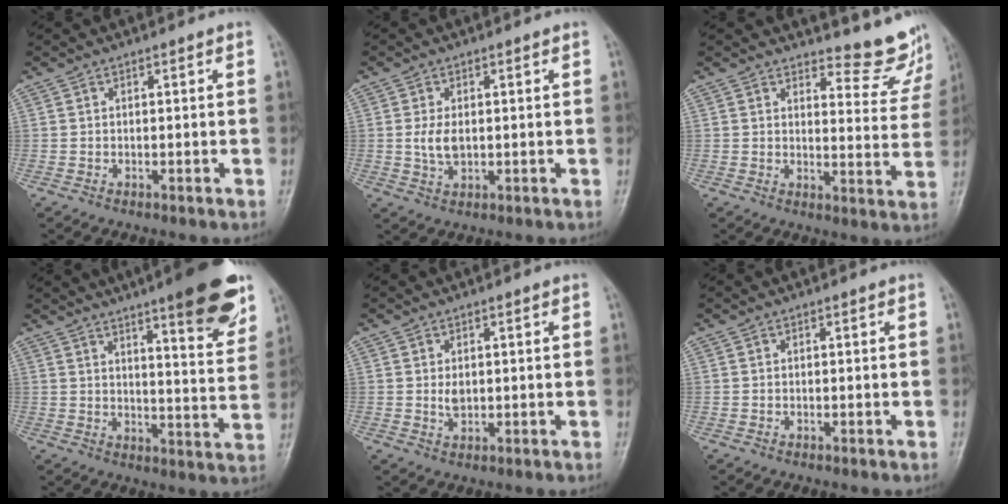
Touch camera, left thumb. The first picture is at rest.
{"total": 3.8, "force": [0.4, 2.1, 3.2], "torque": [-0.063, -0.006, 0.012]}
{"total": 9.4, "force": [9.0, 2.0, 1.8], "torque": [0.006, -0.099, 0.102]}
{"total": 15.0, "force": [9.5, 2.8, 11.4], "torque": [-0.129, -0.052, 0.132]}
{"total": 2.3, "force": [0.5, 1.4, 1.7], "torque": [-0.024, -0.006, 0.012]}
{"total": 0.0}